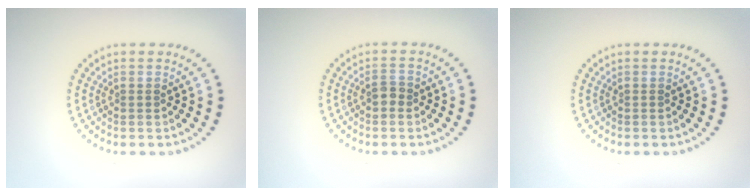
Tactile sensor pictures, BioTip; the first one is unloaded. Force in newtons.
{"total": 1.3, "press": 1.2, "slide": 0.3}
{"total": 0.0}